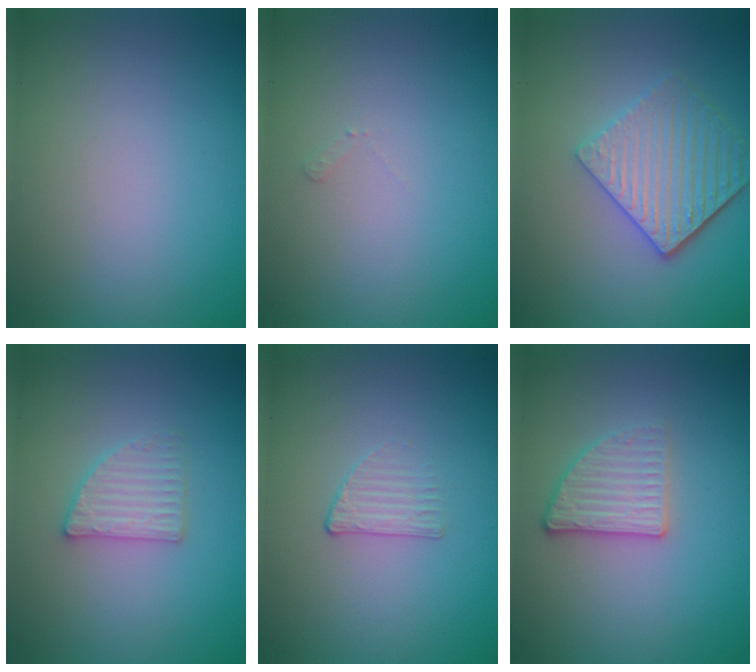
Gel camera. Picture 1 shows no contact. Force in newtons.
{"total": 0.5, "press": 0.5, "slide": 0.2}
{"total": 4.5, "press": 3.7, "slide": 2.5}
{"total": 2.3, "press": 2.2, "slide": 0.5}
{"total": 1.2, "press": 0.6, "slide": 1.0}
{"total": 2.6, "press": 2.3, "slide": 1.2}